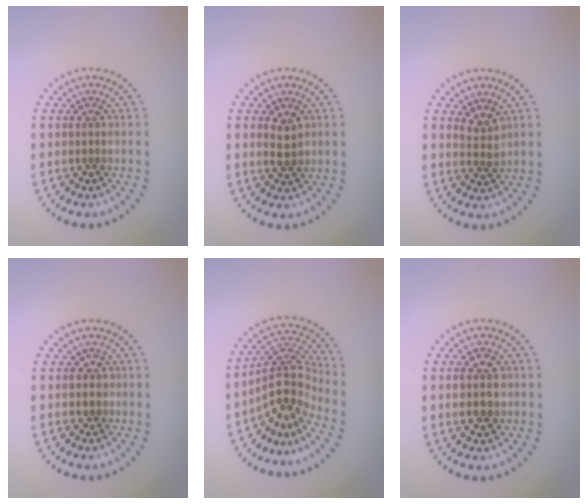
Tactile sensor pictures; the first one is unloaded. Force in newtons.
{"total": 1.9, "press": 1.8, "slide": 0.4}
{"total": 1.3, "press": 1.2, "slide": 0.6}
{"total": 1.0, "press": 0.8, "slide": 0.7}
{"total": 4.3, "press": 3.1, "slide": 3.0}
{"total": 3.8, "press": 3.8, "slide": 0.1}